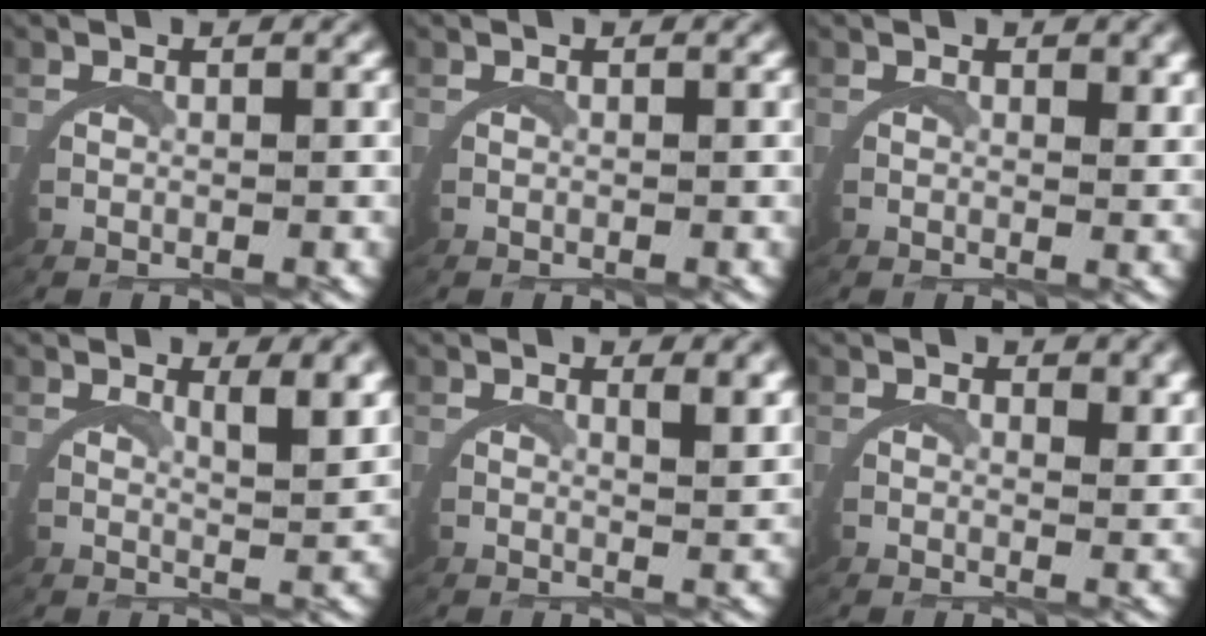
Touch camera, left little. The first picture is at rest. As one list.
[{"total": 0.0}, {"total": 1.3, "force": [1.1, 0.0, 0.5], "torque": [-0.014, -0.003, 0.015]}, {"total": 3.4, "force": [2.5, -0.2, 2.3], "torque": [-0.039, -0.012, 0.039]}, {"total": 2.3, "force": [1.9, -0.3, 1.3], "torque": [-0.025, -0.009, 0.030]}, {"total": 2.0, "force": [1.8, 0.0, 0.7], "torque": [-0.019, -0.008, 0.027]}]